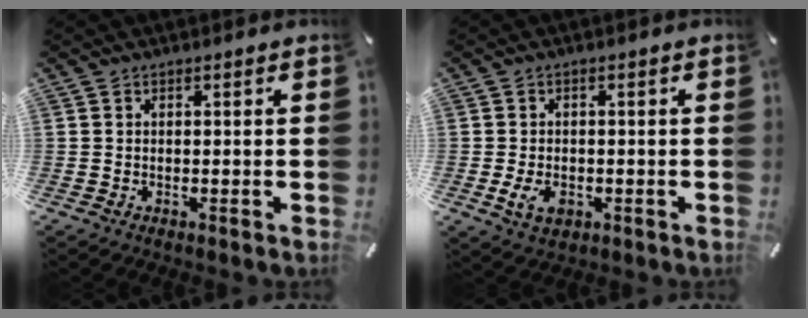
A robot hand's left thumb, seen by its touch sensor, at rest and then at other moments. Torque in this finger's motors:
{"motor_torque": [0.84, 0.95, 0.66, 0.12, 0.09]}